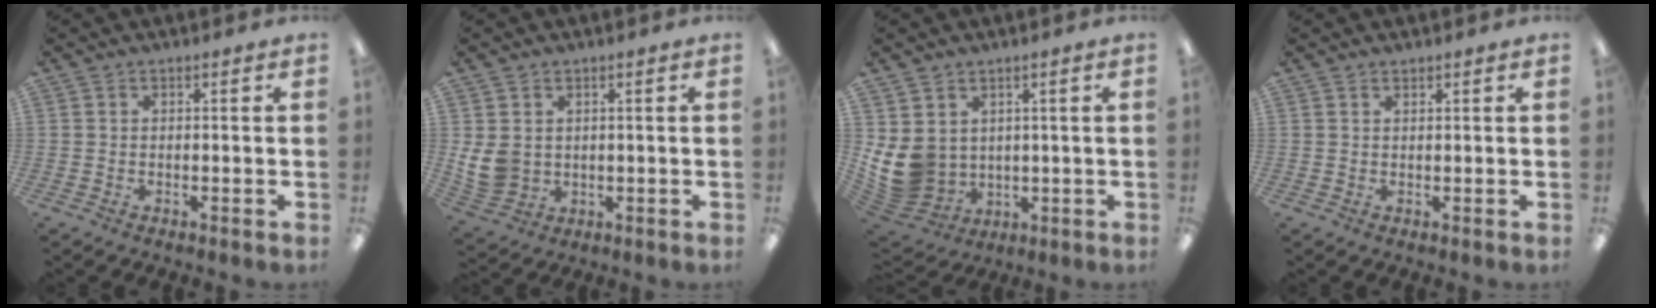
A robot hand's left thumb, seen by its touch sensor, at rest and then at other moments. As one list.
[{"total": 7.1, "force": [1.6, 6.2, 3.2], "torque": [-0.079, 0.001, 0.035]}, {"total": 10.0, "force": [1.2, 8.9, 4.3], "torque": [-0.129, -0.017, 0.032]}, {"total": 0.8, "force": [0.7, 0.3, 0.1], "torque": [-0.002, 0.000, 0.013]}]